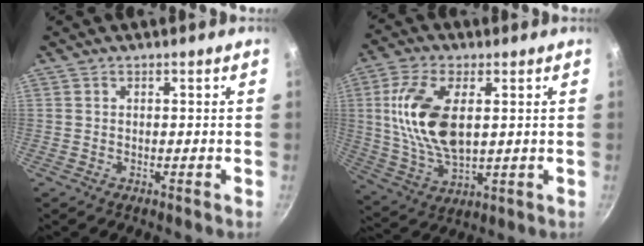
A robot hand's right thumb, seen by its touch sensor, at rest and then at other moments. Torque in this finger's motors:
{"motor_torque": [-0.25, 0.71, 1.69, 0.62, 0.21]}